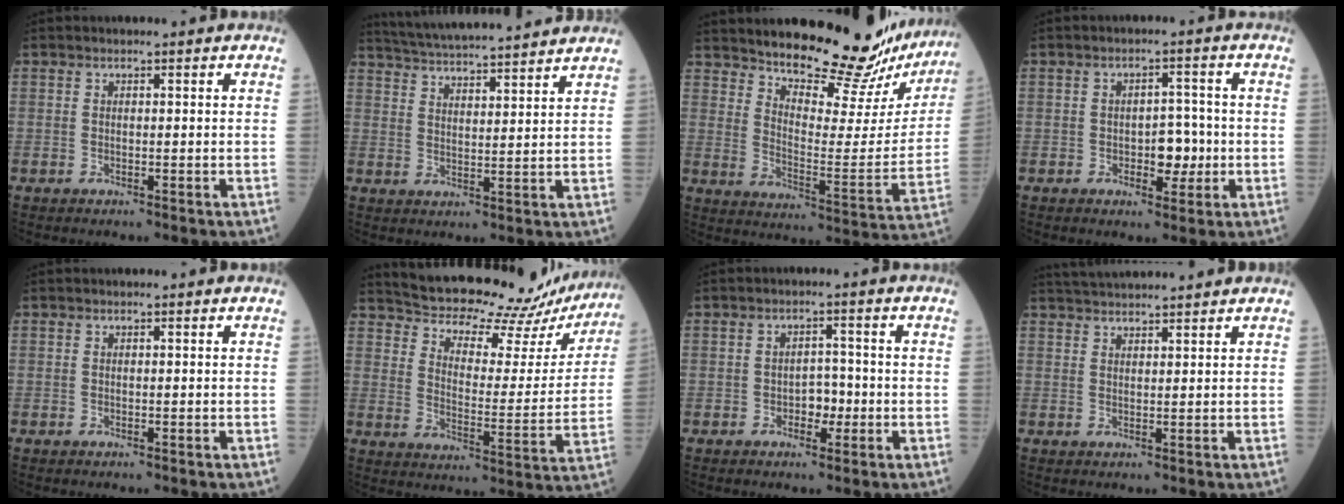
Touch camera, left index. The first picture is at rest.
{"total": 16.2, "force": [14.9, 1.0, 6.4], "torque": [-0.119, 0.026, 0.219]}
{"total": 21.7, "force": [20.0, 3.4, 7.8], "torque": [-0.113, -0.085, 0.259]}
{"total": 4.5, "force": [-1.3, 2.5, 3.5], "torque": [-0.044, 0.001, -0.017]}
{"total": 0.0}
{"total": 23.9, "force": [21.8, 6.8, 7.1], "torque": [-0.113, -0.044, 0.269]}
{"total": 3.1, "force": [-1.4, 1.9, 2.1], "torque": [-0.027, 0.002, -0.024]}
{"total": 6.6, "force": [6.2, -0.3, 2.0], "torque": [-0.039, 0.031, 0.096]}